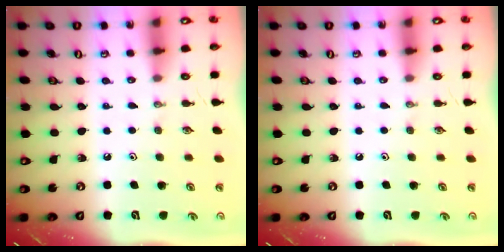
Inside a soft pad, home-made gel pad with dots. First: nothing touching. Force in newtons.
{"total": 0.0}